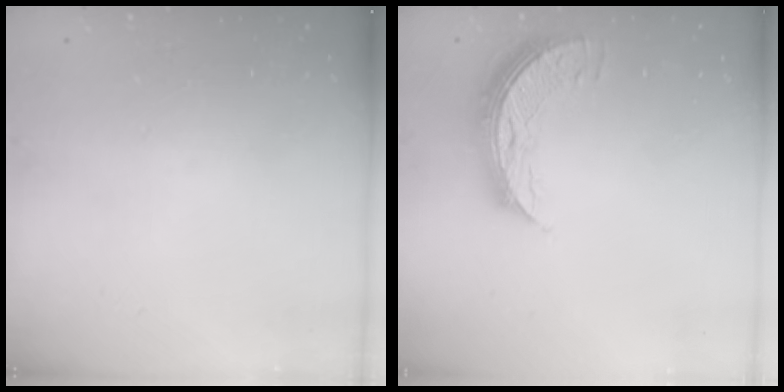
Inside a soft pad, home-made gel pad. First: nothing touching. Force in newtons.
{"total": 8.7, "press": 8.6, "slide": 0.9}